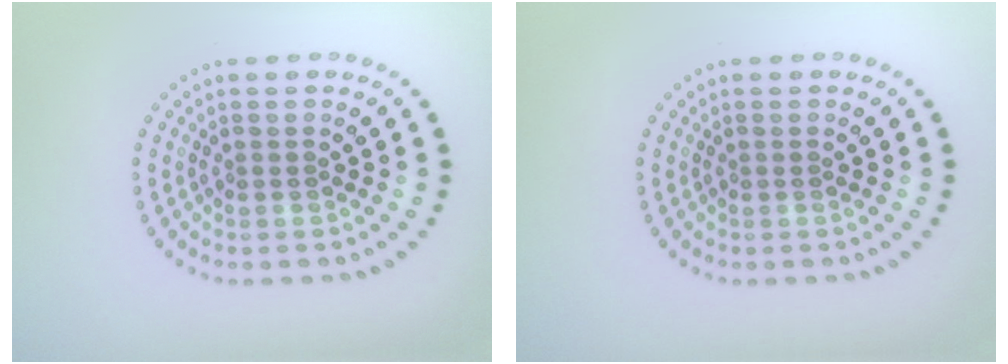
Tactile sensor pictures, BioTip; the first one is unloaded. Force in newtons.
{"total": 0.0}